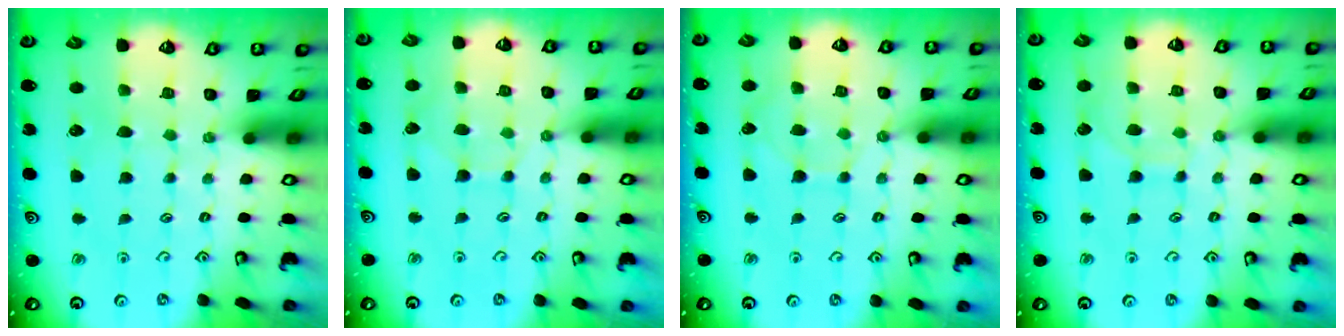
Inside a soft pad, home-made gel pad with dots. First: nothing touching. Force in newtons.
{"total": 5.2, "press": 5.1, "slide": 0.6}
{"total": 5.0, "press": 4.9, "slide": 0.6}
{"total": 7.2, "press": 7.2, "slide": 0.6}